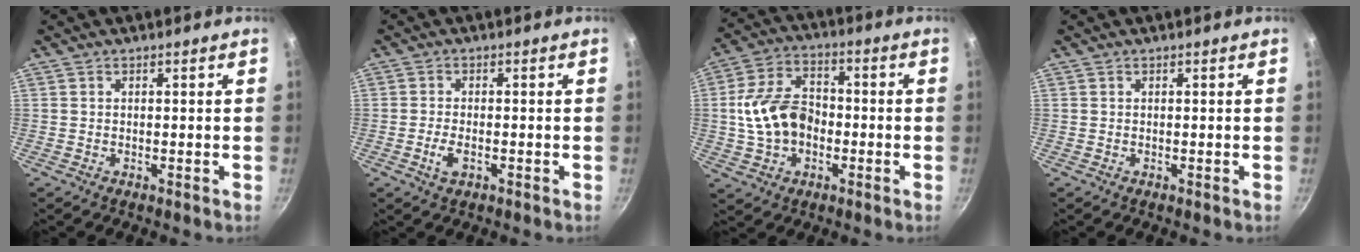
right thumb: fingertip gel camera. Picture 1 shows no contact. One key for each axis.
{"total": 3.2, "fx": -1.2, "fy": 1.6, "fz": 2.6, "tx": -0.052, "ty": 0.005, "tz": -0.023}
{"total": 13.1, "fx": -1.4, "fy": 9.3, "fz": 9.1, "tx": -0.147, "ty": 0.030, "tz": -0.032}
{"total": 0.0}